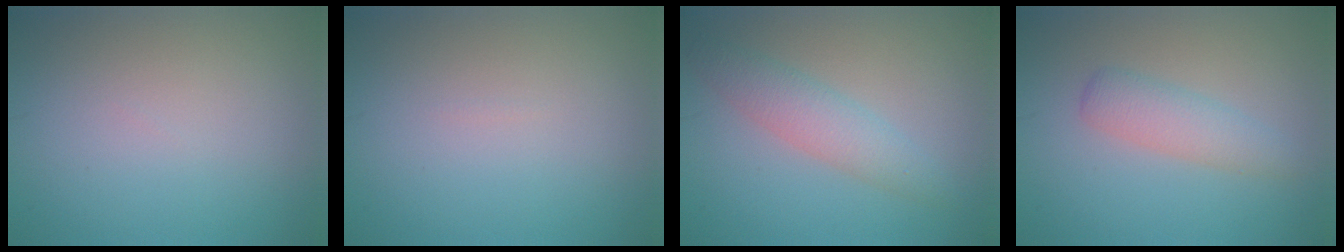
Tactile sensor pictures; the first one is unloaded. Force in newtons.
{"total": 0.0}
{"total": 3.1, "press": 3.1, "slide": 0.2}
{"total": 2.6, "press": 2.6, "slide": 0.0}